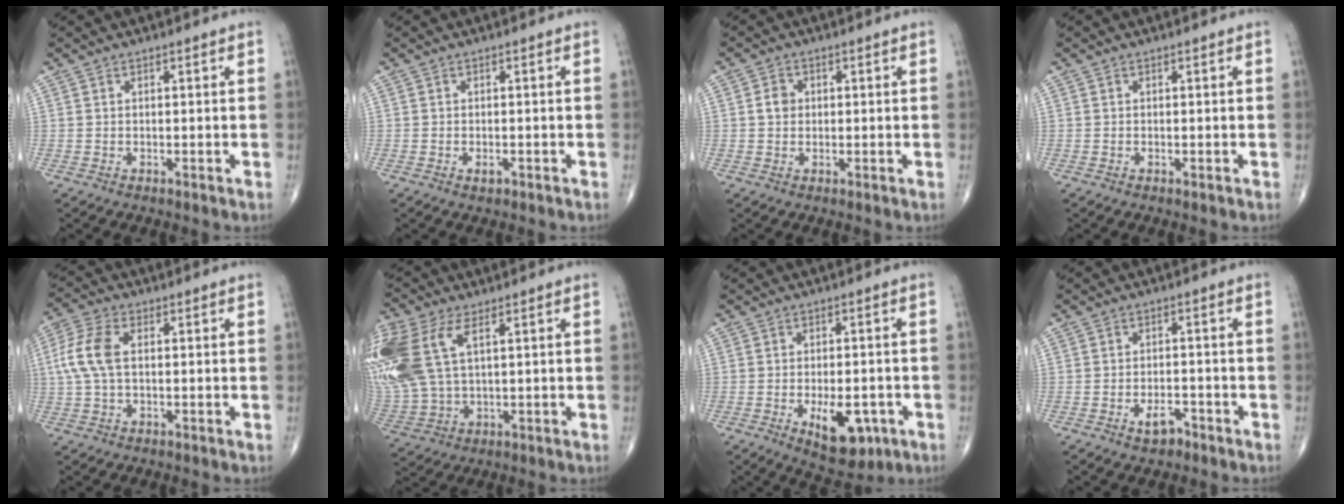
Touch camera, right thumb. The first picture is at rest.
{"total": 1.1, "force": [-0.6, 0.5, 0.7], "torque": [-0.009, -0.001, -0.009]}
{"total": 2.6, "force": [0.2, 2.3, 1.3], "torque": [-0.013, 0.005, 0.001]}
{"total": 0.0}
{"total": 7.8, "force": [0.8, 4.3, 6.5], "torque": [-0.163, 0.018, 0.014]}
{"total": 19.1, "force": [6.1, 10.7, 14.6], "torque": [-0.382, 0.008, 0.124]}
{"total": 9.5, "force": [-3.6, 4.7, 7.5], "torque": [-0.088, 0.002, -0.040]}
{"total": 3.3, "force": [-2.1, 1.6, 1.9], "torque": [-0.024, 0.013, -0.032]}